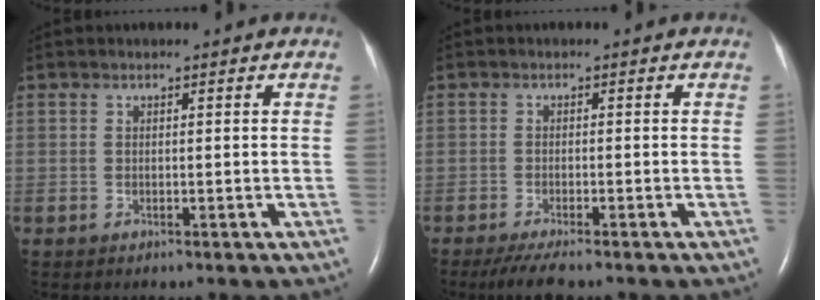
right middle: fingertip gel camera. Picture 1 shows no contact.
{"total": 4.3, "force": [-3.4, 0.4, 2.7], "torque": [-0.050, -0.011, -0.057]}